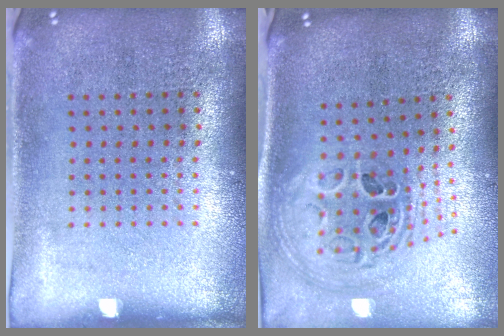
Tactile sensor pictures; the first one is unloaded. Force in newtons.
{"total": 1.8, "press": 1.6, "slide": 1.0}